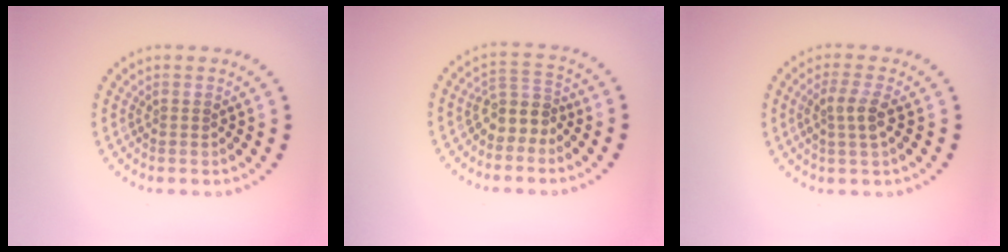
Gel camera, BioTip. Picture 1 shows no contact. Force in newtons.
{"total": 2.8, "press": 2.3, "slide": 1.6}
{"total": 2.4, "press": 2.1, "slide": 1.0}